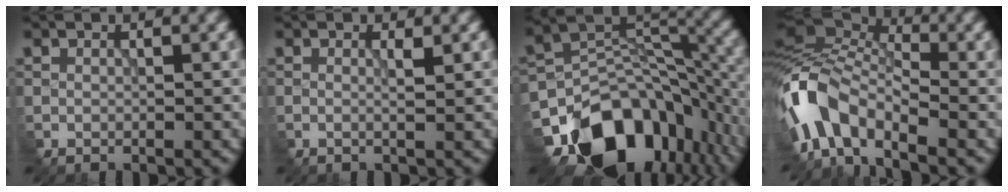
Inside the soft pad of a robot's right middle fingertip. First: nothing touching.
{"total": 0.8, "force": [0.2, 0.0, 0.8], "torque": [-0.017, 0.003, -0.002]}
{"total": 14.4, "force": [-8.4, 9.3, 7.0], "torque": [-0.126, -0.010, -0.132]}
{"total": 9.2, "force": [-4.0, 4.5, 6.9], "torque": [-0.128, 0.019, -0.095]}